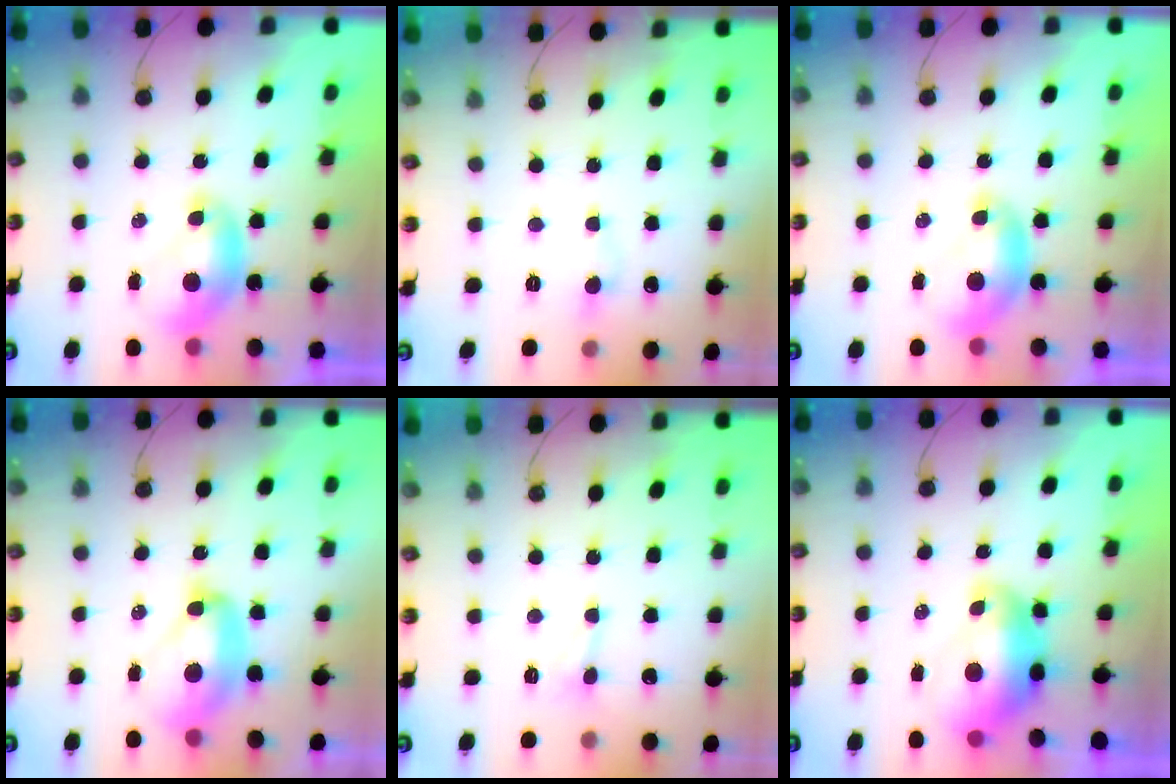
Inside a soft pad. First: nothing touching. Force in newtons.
{"total": 0.5, "press": 0.4, "slide": 0.4}
{"total": 0.0}
{"total": 6.1, "press": 6.1, "slide": 0.8}
{"total": 1.2, "press": 1.1, "slide": 0.5}
{"total": 2.9, "press": 2.8, "slide": 0.7}